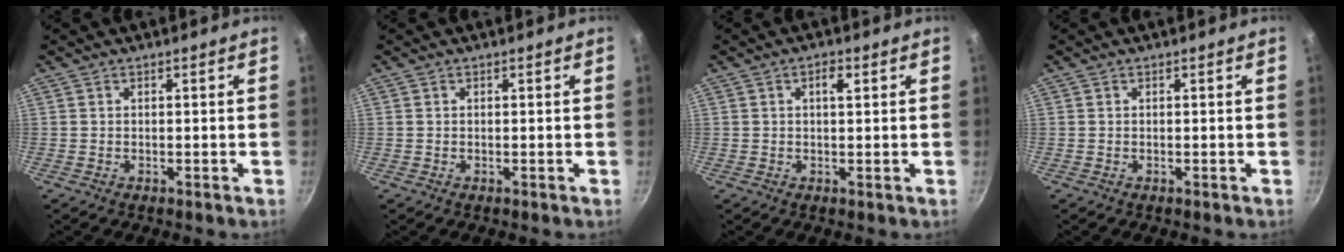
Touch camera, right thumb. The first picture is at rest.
{"total": 0.0}
{"total": 2.4, "force": [0.8, 1.0, 2.0], "torque": [-0.030, 0.000, 0.011]}
{"total": 0.0}